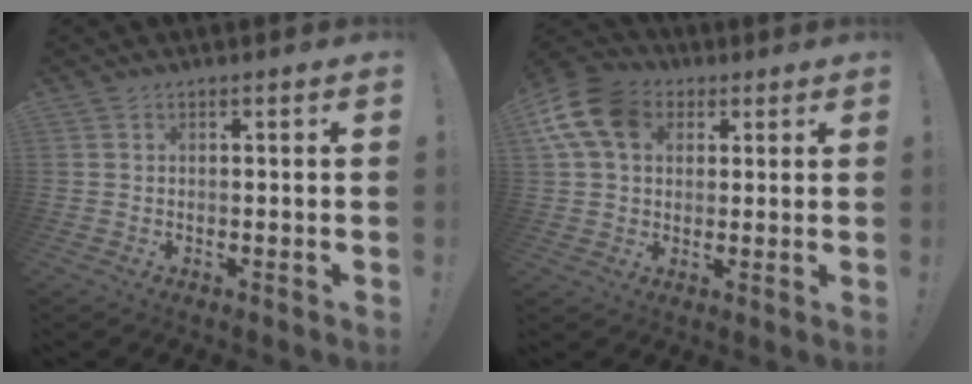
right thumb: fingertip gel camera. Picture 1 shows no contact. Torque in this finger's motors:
{"motor_torque": [0.27, 0.27, 0.65, 0.34, 0.29]}